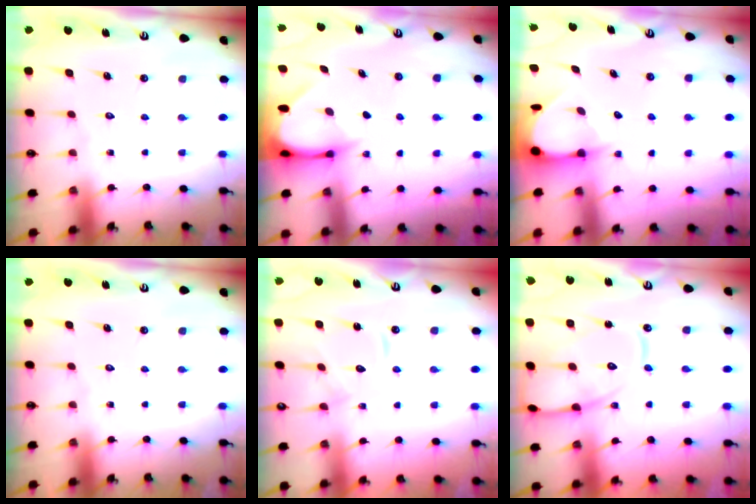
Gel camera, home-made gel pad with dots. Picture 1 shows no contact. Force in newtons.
{"total": 3.2, "press": 3.2, "slide": 0.3}
{"total": 3.6, "press": 3.6, "slide": 0.4}
{"total": 0.0}
{"total": 9.3, "press": 9.2, "slide": 0.5}
{"total": 12.4, "press": 12.4, "slide": 0.7}